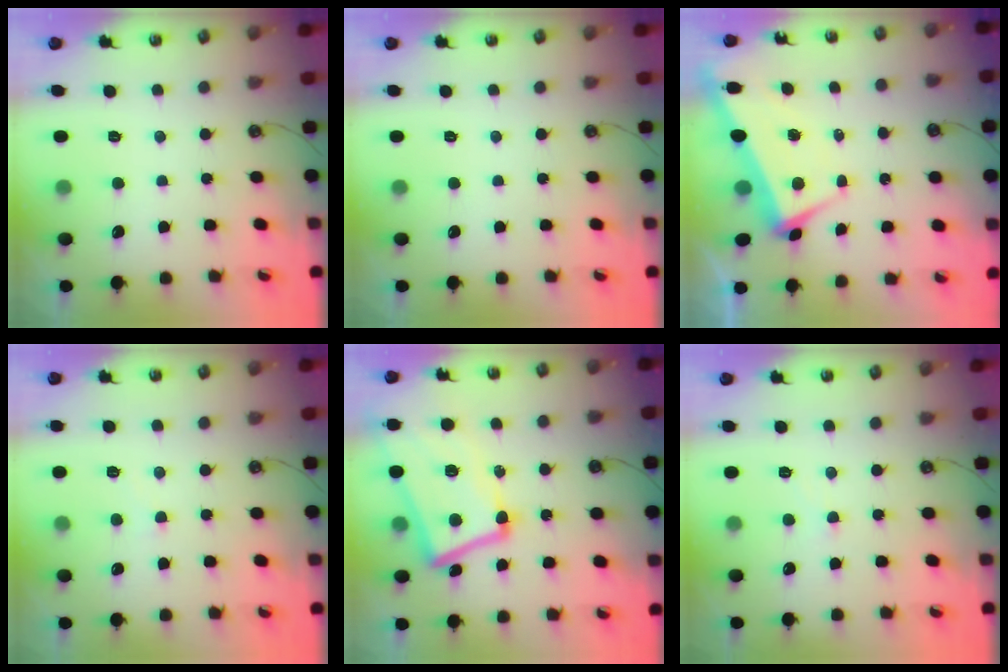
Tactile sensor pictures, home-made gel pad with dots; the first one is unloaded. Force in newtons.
{"total": 0.0}
{"total": 2.0, "press": 1.8, "slide": 1.0}
{"total": 3.5, "press": 3.4, "slide": 0.4}
{"total": 11.9, "press": 11.7, "slide": 2.4}
{"total": 1.0, "press": 0.9, "slide": 0.4}